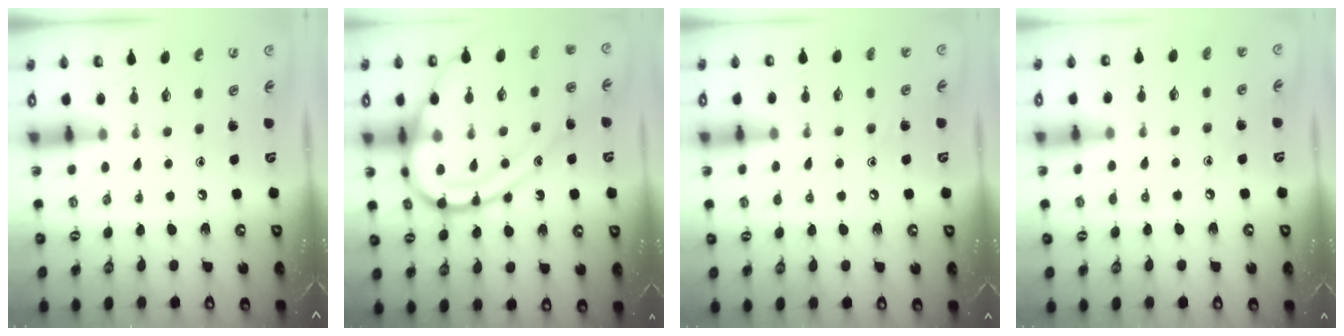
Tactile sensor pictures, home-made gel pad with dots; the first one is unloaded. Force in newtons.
{"total": 23.0, "press": 23.0, "slide": 1.9}
{"total": 5.4, "press": 5.4, "slide": 0.6}
{"total": 5.4, "press": 5.3, "slide": 0.6}